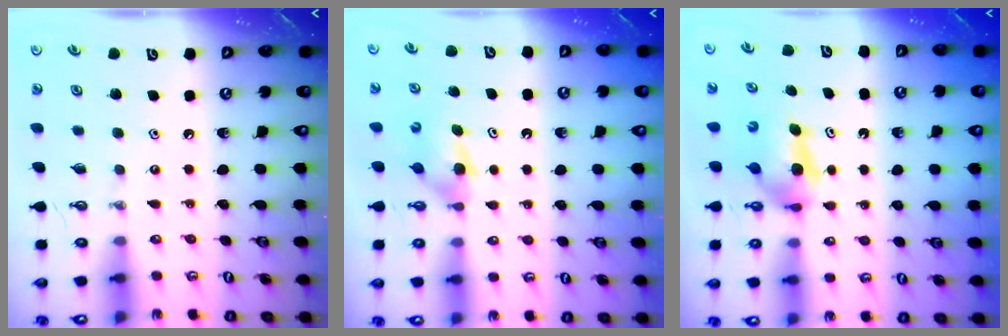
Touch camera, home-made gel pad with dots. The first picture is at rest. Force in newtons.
{"total": 4.5, "press": 4.4, "slide": 1.1}
{"total": 6.6, "press": 6.4, "slide": 1.9}